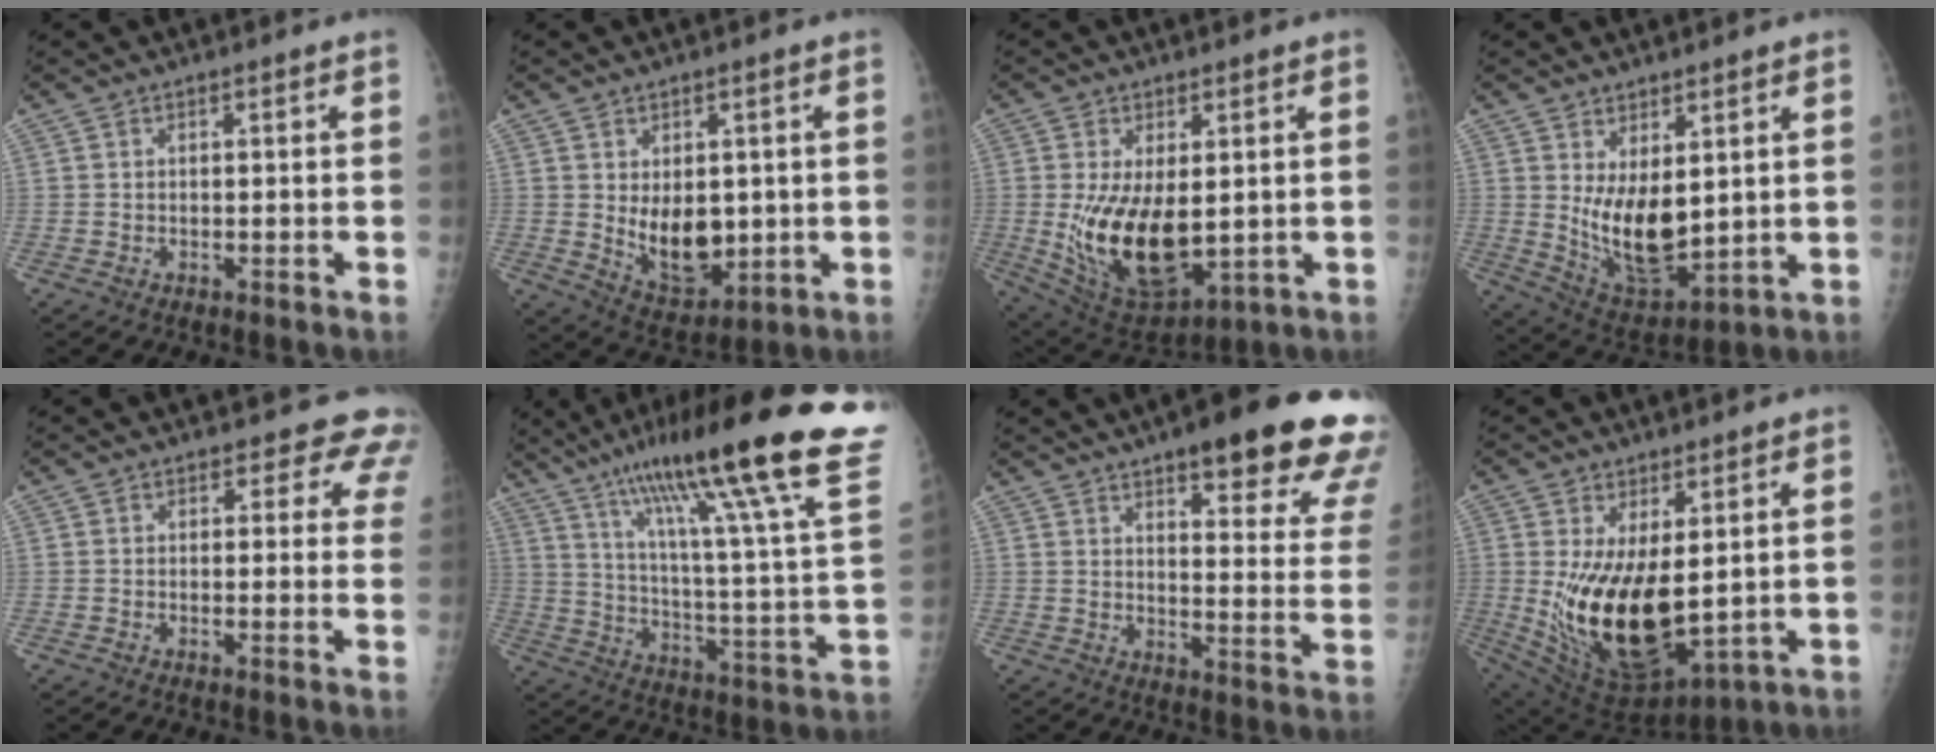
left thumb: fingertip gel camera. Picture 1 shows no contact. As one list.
[{"total": 10.1, "force": [0.1, 6.5, 7.7], "torque": [-0.083, -0.021, 0.024]}, {"total": 15.3, "force": [-0.5, 8.1, 13.0], "torque": [-0.212, -0.025, 0.018]}, {"total": 12.1, "force": [2.1, 6.3, 10.1], "torque": [-0.146, -0.037, 0.059]}, {"total": 6.0, "force": [4.9, 3.2, 1.1], "torque": [0.031, -0.021, 0.032]}, {"total": 33.0, "force": [22.0, 3.7, 24.4], "torque": [-0.333, -0.069, 0.329]}, {"total": 23.9, "force": [16.0, 5.5, 16.9], "torque": [-0.180, -0.059, 0.195]}, {"total": 17.6, "force": [1.0, 9.0, 15.2], "torque": [-0.263, -0.038, 0.048]}]